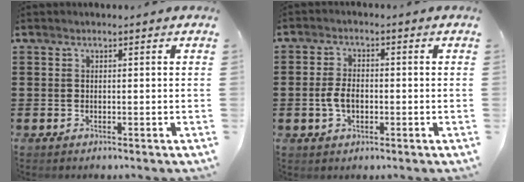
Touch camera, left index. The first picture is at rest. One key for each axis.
{"total": 4.0, "fx": -0.8, "fy": 2.3, "fz": 3.2, "tx": -0.073, "ty": -0.001, "tz": -0.019}